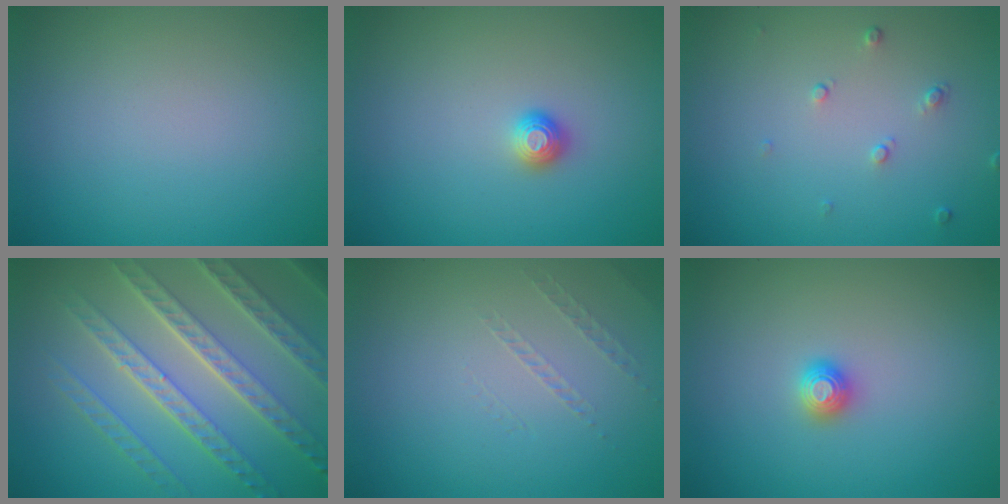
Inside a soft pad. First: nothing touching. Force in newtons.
{"total": 1.1, "press": 1.0, "slide": 0.2}
{"total": 0.9, "press": 0.6, "slide": 0.7}
{"total": 7.8, "press": 5.7, "slide": 5.4}
{"total": 0.9, "press": 0.1, "slide": 0.9}
{"total": 1.1, "press": 1.1, "slide": 0.0}